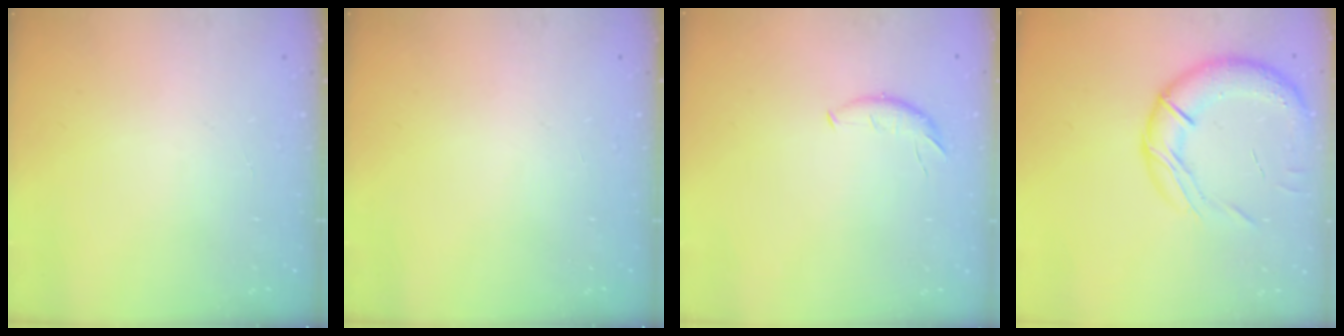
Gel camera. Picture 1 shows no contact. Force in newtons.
{"total": 0.0}
{"total": 6.0, "press": 6.0, "slide": 0.4}
{"total": 19.8, "press": 19.6, "slide": 3.2}